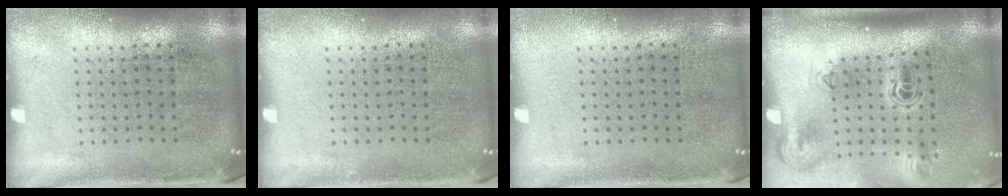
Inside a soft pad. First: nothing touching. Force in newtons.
{"total": 0.0}
{"total": 0.0}
{"total": 2.3, "press": 1.5, "slide": 1.7}